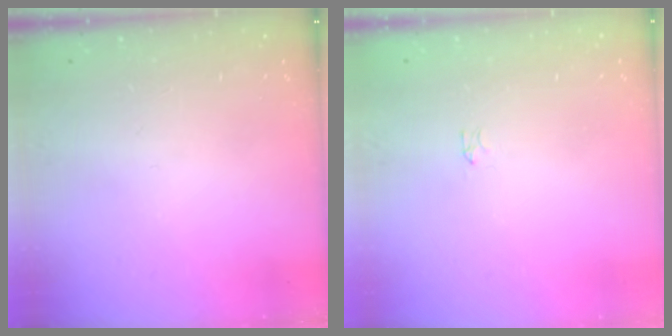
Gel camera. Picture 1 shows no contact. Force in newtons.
{"total": 0.0}